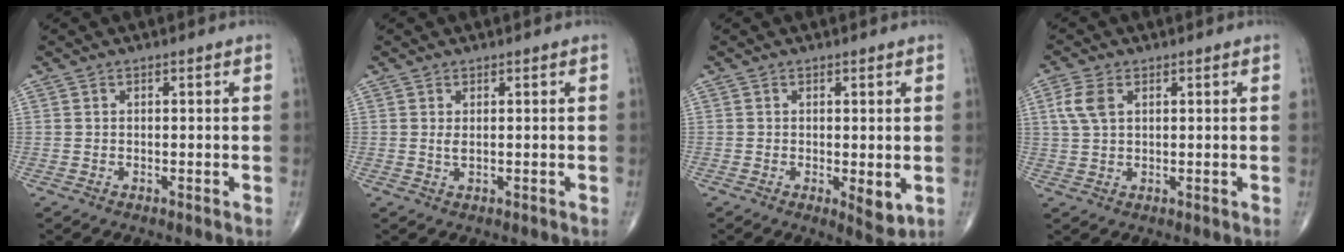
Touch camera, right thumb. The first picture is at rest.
{"total": 1.0, "force": [0.3, 0.2, 0.9], "torque": [-0.020, -0.003, 0.007]}
{"total": 3.7, "force": [-0.5, 1.3, 3.4], "torque": [-0.044, -0.012, -0.006]}
{"total": 4.7, "force": [1.6, 2.8, 3.4], "torque": [-0.082, 0.007, 0.032]}